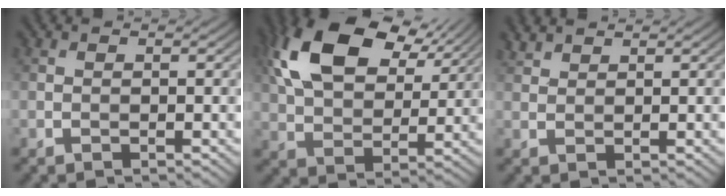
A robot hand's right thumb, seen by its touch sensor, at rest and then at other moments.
{"total": 15.5, "force": [7.1, 9.0, 10.4], "torque": [-0.232, 0.021, 0.132]}
{"total": 1.9, "force": [1.7, 0.5, 0.5], "torque": [-0.015, 0.005, 0.041]}